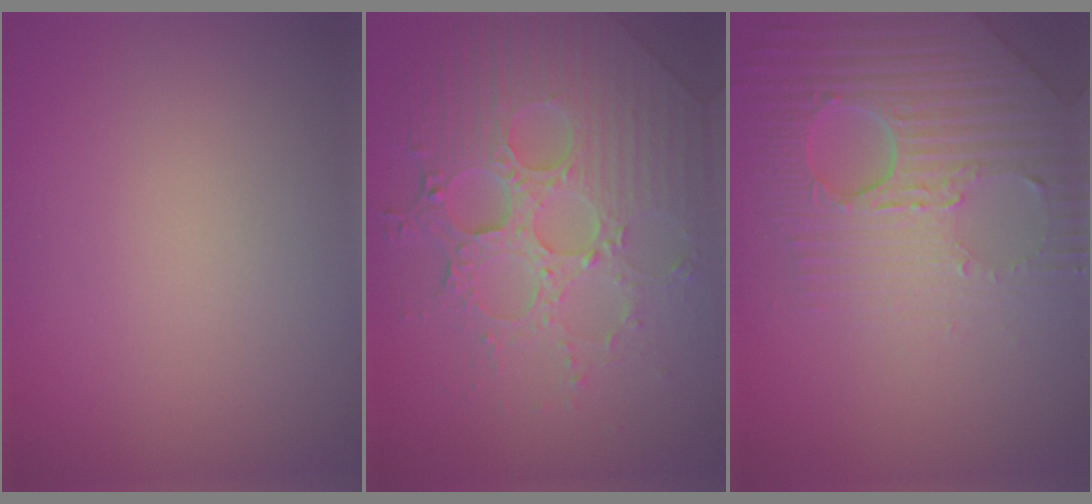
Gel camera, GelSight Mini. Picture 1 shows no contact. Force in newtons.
{"total": 8.2, "press": 6.0, "slide": 5.6}
{"total": 8.7, "press": 5.9, "slide": 6.4}